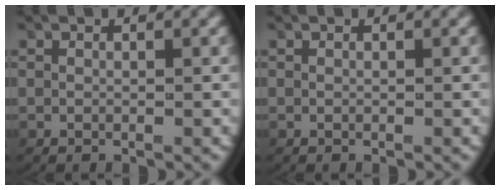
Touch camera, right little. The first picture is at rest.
{"total": 0.0}